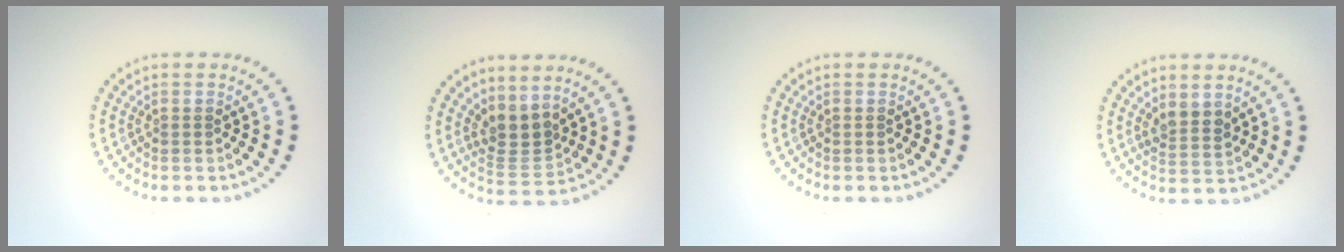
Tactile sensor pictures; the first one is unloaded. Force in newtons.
{"total": 2.9, "press": 2.1, "slide": 2.0}
{"total": 0.0}
{"total": 2.2, "press": 2.0, "slide": 1.0}